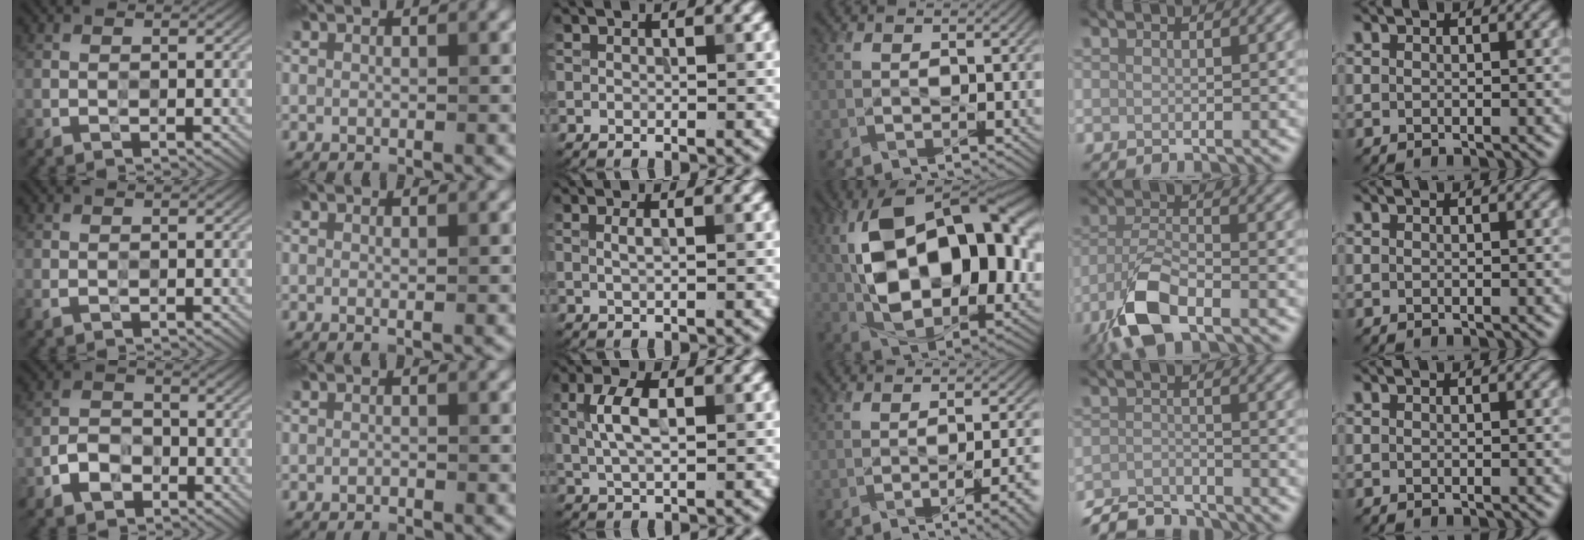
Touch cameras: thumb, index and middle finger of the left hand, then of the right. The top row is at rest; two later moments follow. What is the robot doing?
{"motion": "wipe", "object": "glasses"}